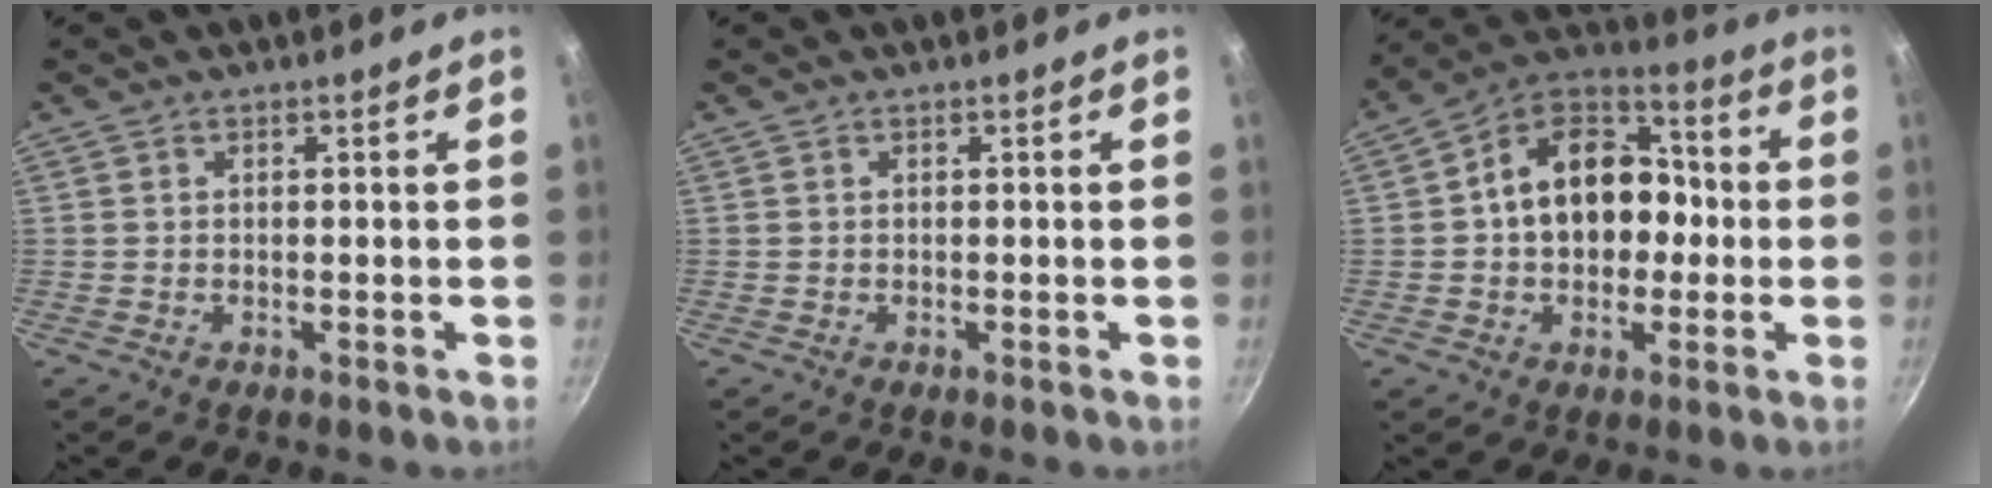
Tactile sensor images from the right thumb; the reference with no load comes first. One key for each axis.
{"total": 0.0}
{"total": 17.4, "fx": 0.3, "fy": 12.9, "fz": 11.7, "tx": -0.142, "ty": 0.043, "tz": -0.010}